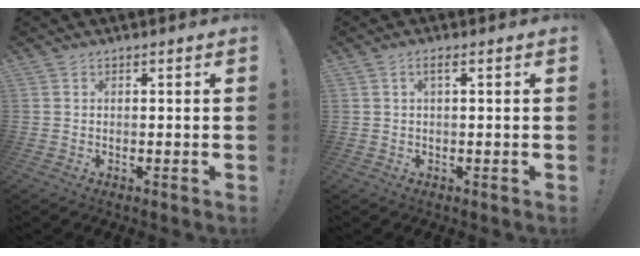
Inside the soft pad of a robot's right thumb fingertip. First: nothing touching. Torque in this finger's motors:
{"motor_torque": [0.04, 0.01, 0.36, 0.03, 0.03]}